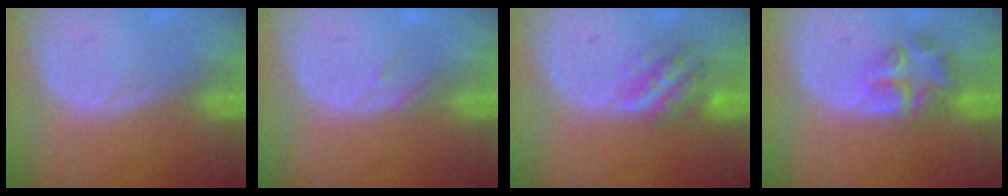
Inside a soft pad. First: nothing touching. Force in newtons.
{"total": 1.2, "press": 1.0, "slide": 0.6}
{"total": 5.8, "press": 5.4, "slide": 2.0}
{"total": 5.6, "press": 5.5, "slide": 1.0}